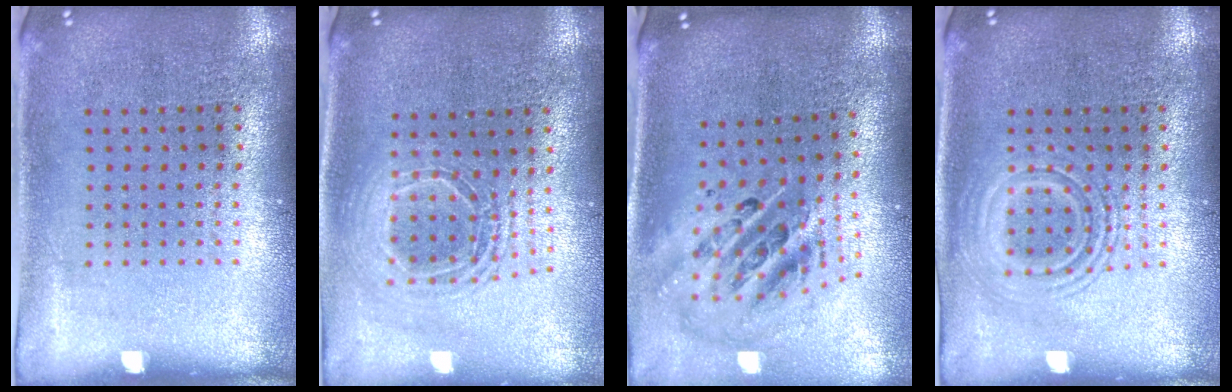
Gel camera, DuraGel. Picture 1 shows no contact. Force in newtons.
{"total": 1.7, "press": 1.5, "slide": 0.9}
{"total": 2.7, "press": 1.9, "slide": 1.9}
{"total": 2.8, "press": 2.8, "slide": 0.4}